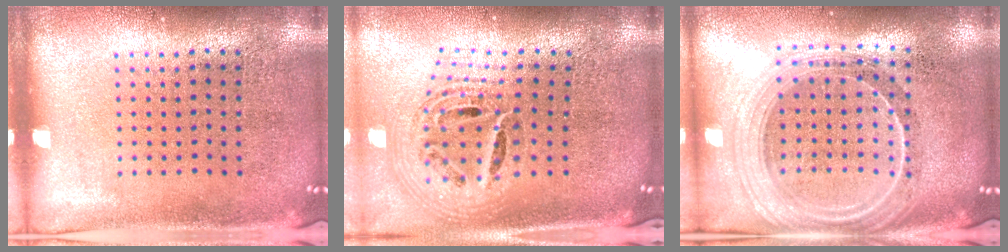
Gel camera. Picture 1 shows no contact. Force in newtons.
{"total": 1.9, "press": 1.4, "slide": 1.2}
{"total": 2.4, "press": 2.0, "slide": 1.3}